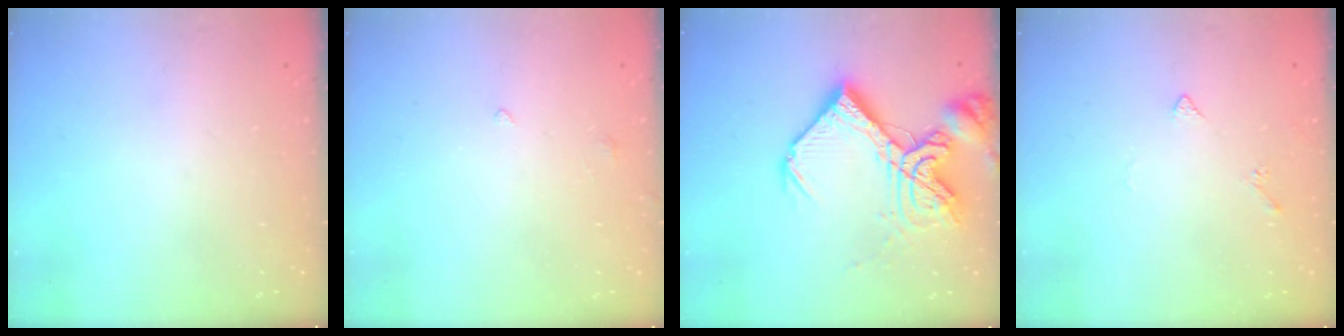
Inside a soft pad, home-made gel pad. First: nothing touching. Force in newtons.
{"total": 0.0}
{"total": 20.5, "press": 20.4, "slide": 2.5}
{"total": 3.2, "press": 3.2, "slide": 0.6}